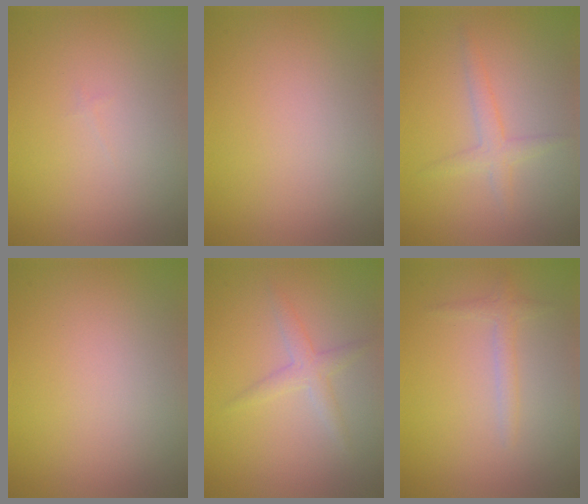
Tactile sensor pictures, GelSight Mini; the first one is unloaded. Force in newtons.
{"total": 0.0}
{"total": 1.9, "press": 1.9, "slide": 0.1}
{"total": 0.0}
{"total": 1.9, "press": 1.9, "slide": 0.0}
{"total": 1.3, "press": 1.3, "slide": 0.0}